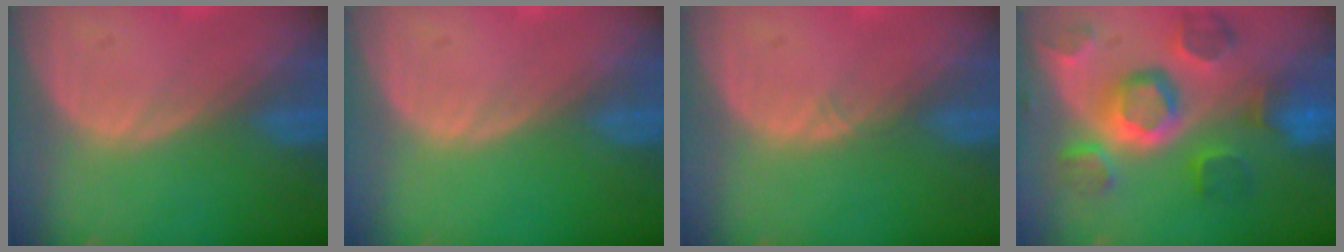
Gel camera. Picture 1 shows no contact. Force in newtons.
{"total": 0.0}
{"total": 0.6, "press": 0.5, "slide": 0.4}
{"total": 11.1, "press": 9.9, "slide": 5.2}